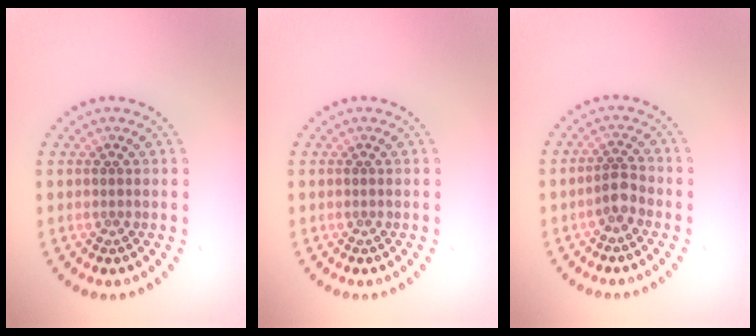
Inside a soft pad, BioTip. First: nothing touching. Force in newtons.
{"total": 0.0}
{"total": 1.8, "press": 1.6, "slide": 0.9}